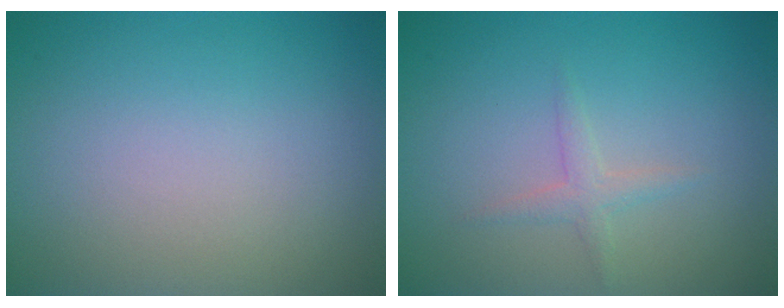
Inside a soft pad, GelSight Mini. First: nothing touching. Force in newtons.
{"total": 1.3, "press": 1.3, "slide": 0.1}